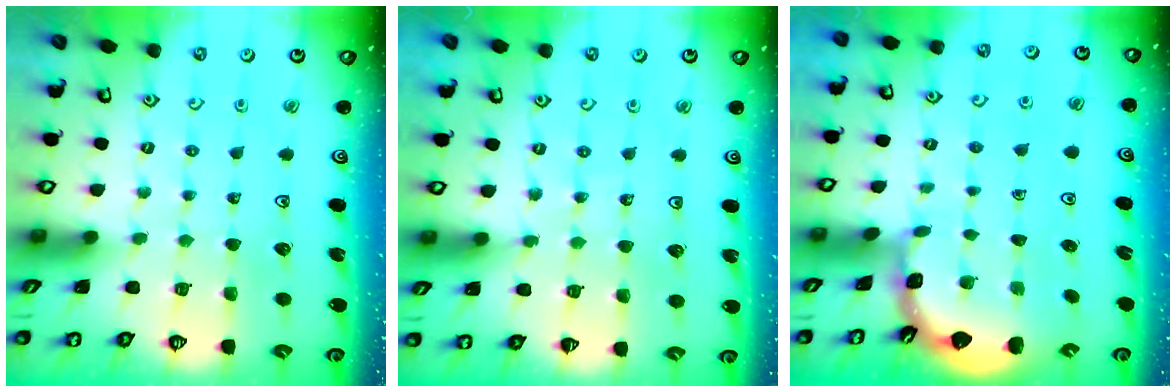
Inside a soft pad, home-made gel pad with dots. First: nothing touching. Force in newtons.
{"total": 4.0, "press": 3.9, "slide": 0.9}
{"total": 1.4, "press": 1.4, "slide": 0.1}